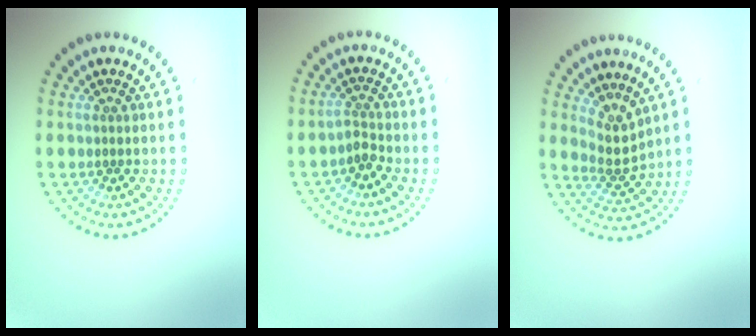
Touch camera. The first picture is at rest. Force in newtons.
{"total": 1.5, "press": 1.0, "slide": 1.1}
{"total": 2.5, "press": 1.8, "slide": 1.8}